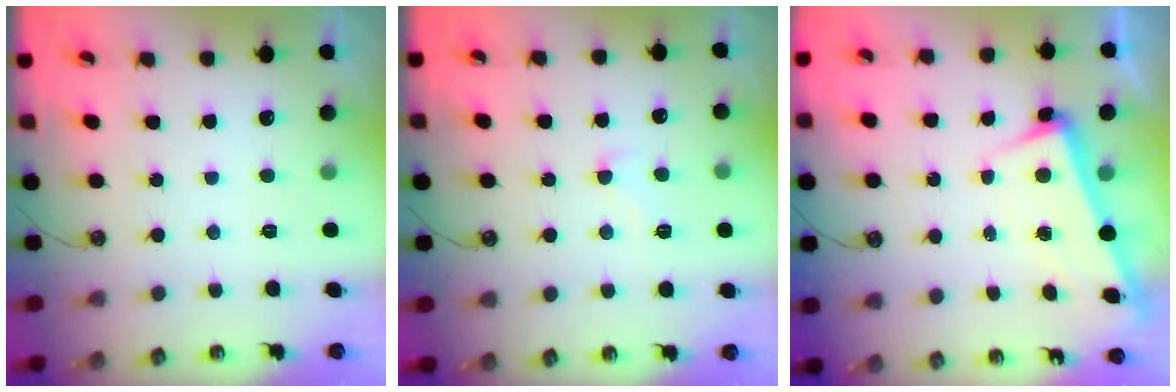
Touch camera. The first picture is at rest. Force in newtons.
{"total": 2.4, "press": 2.3, "slide": 0.7}
{"total": 3.3, "press": 3.1, "slide": 1.1}